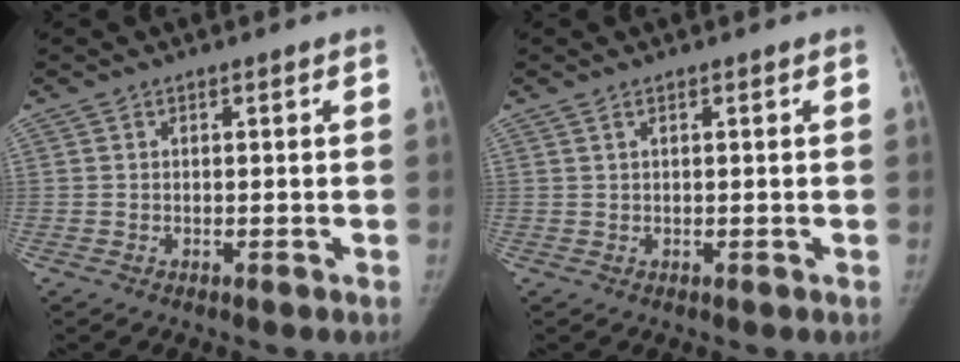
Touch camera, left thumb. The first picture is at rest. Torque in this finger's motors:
{"motor_torque": [0.03, 0.11, -0.07, 0.15, 0.03]}